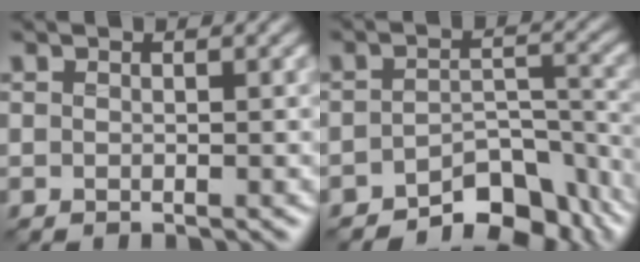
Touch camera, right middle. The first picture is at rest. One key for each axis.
{"total": 6.8, "fx": -5.3, "fy": 2.8, "fz": 3.2, "tx": -0.029, "ty": -0.002, "tz": -0.080}